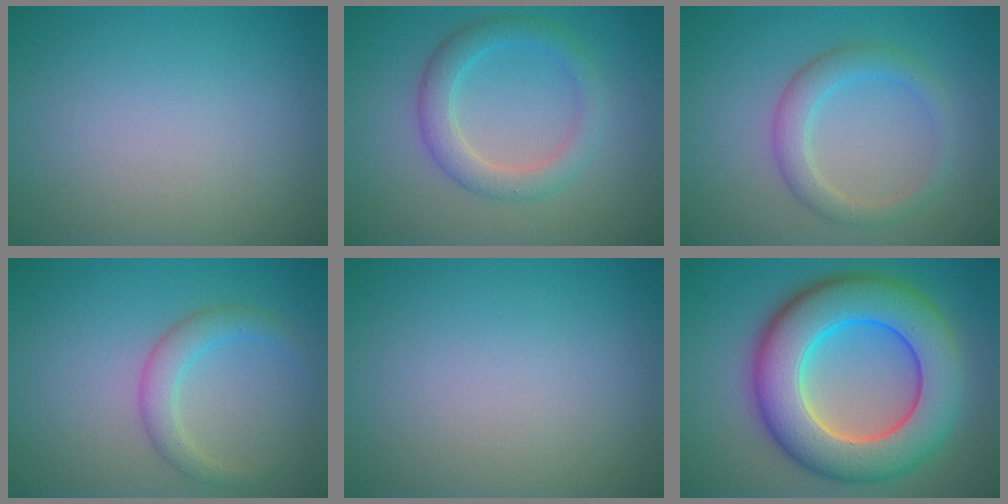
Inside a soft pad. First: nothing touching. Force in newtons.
{"total": 3.3, "press": 3.3, "slide": 0.1}
{"total": 2.8, "press": 2.8, "slide": 0.1}
{"total": 2.6, "press": 2.6, "slide": 0.2}
{"total": 0.0}
{"total": 11.8, "press": 11.8, "slide": 0.5}